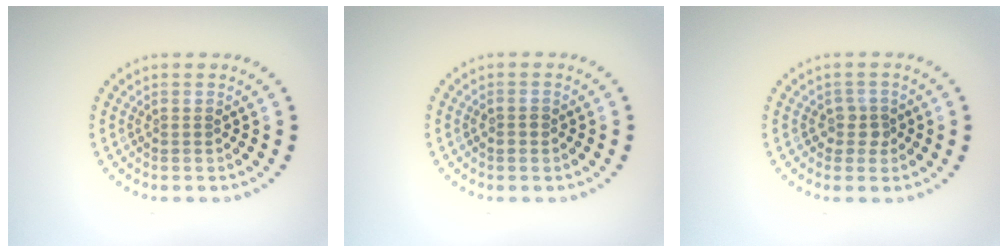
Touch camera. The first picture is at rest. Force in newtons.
{"total": 0.9, "press": 0.9, "slide": 0.1}
{"total": 1.6, "press": 1.3, "slide": 0.9}